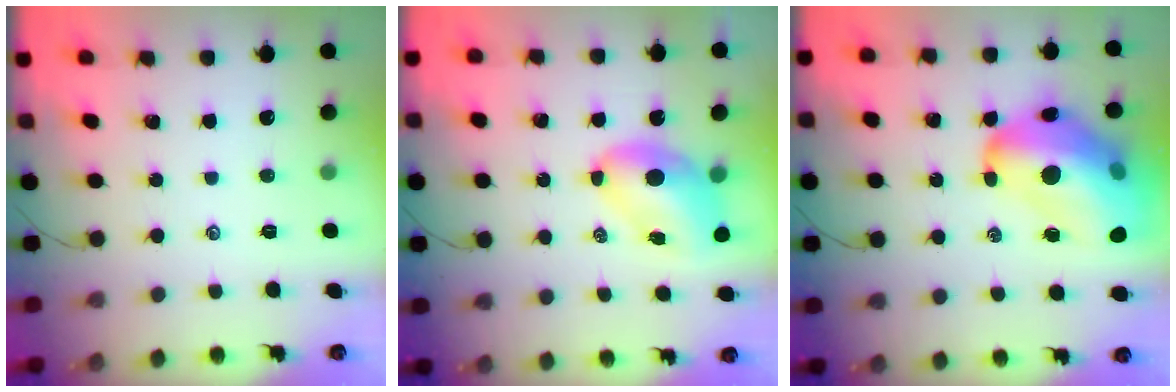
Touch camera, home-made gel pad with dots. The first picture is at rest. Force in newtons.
{"total": 7.3, "press": 7.3, "slide": 1.1}
{"total": 25.8, "press": 25.0, "slide": 6.4}